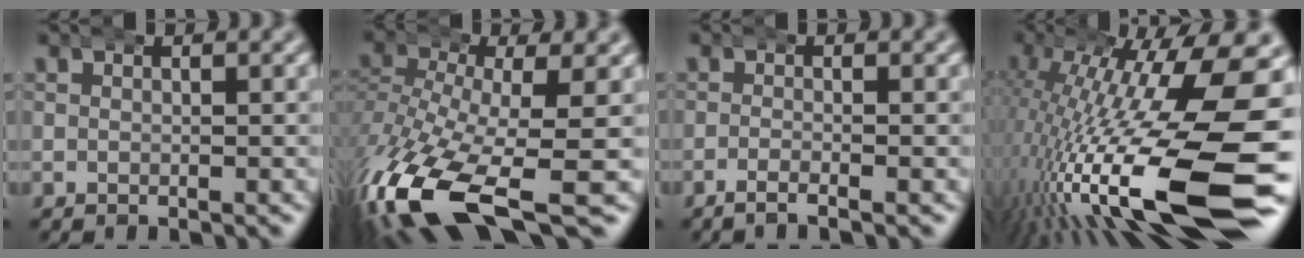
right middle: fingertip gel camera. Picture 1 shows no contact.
{"total": 10.2, "force": [-5.7, 4.1, 7.4], "torque": [-0.178, -0.060, -0.062]}
{"total": 1.5, "force": [-1.1, -0.1, 0.9], "torque": [-0.022, -0.002, -0.022]}
{"total": 19.5, "force": [-5.5, 7.1, 17.3], "torque": [-0.265, -0.033, -0.057]}